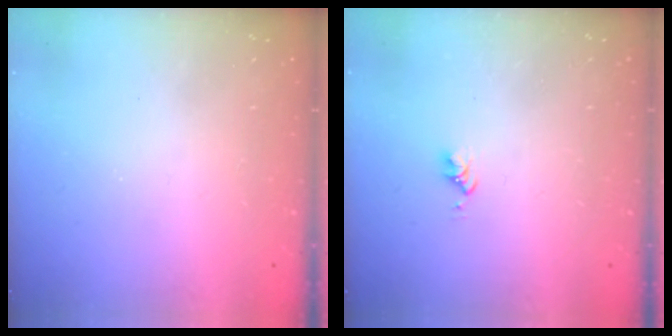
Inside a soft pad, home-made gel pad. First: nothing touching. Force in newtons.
{"total": 2.6, "press": 2.6, "slide": 0.4}